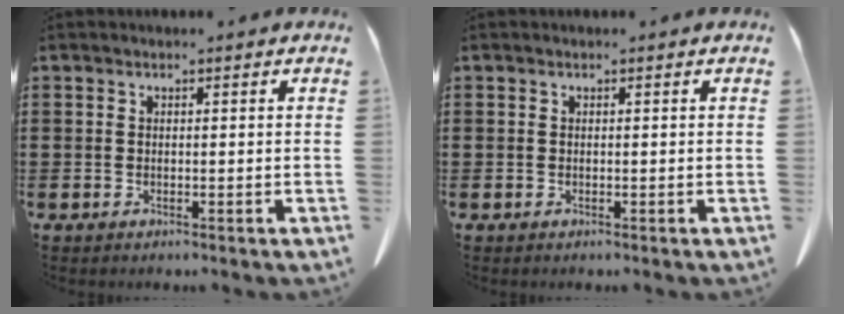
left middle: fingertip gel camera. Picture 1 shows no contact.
{"total": 0.0}